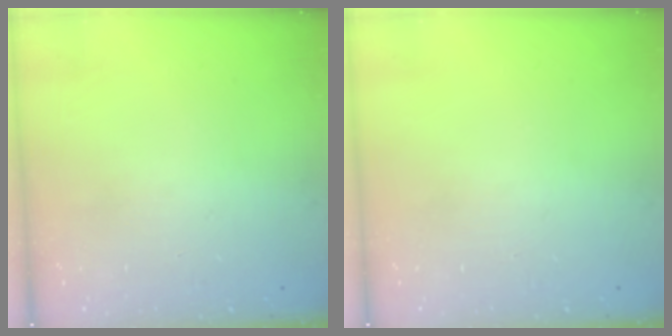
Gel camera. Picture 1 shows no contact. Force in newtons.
{"total": 0.0}